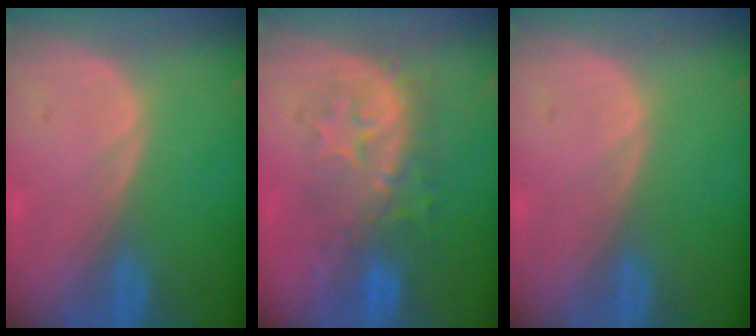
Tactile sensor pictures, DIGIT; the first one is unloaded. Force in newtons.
{"total": 8.1, "press": 8.1, "slide": 0.8}
{"total": 0.0}